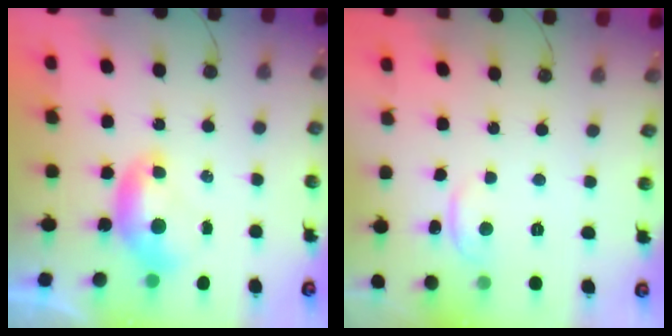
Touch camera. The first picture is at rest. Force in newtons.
{"total": 0.6, "press": 0.1, "slide": 0.6}